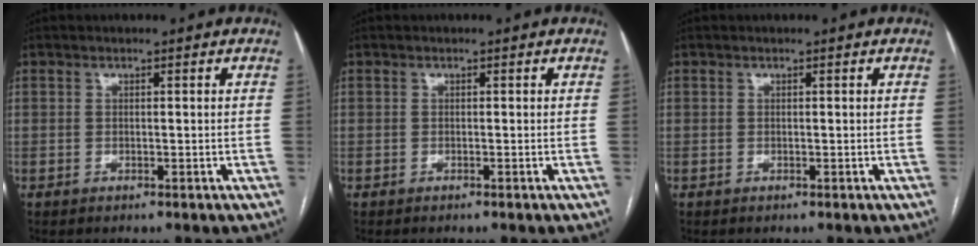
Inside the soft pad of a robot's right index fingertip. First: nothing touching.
{"total": 0.0}
{"total": 0.0}